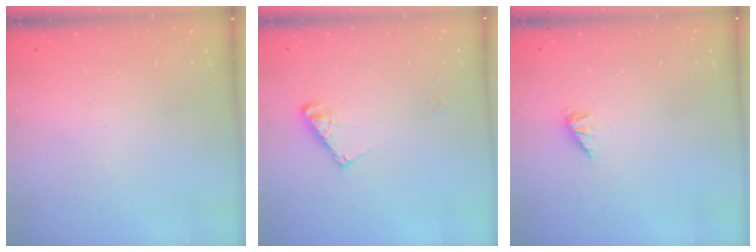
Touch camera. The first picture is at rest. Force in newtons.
{"total": 7.3, "press": 7.2, "slide": 0.7}
{"total": 2.1, "press": 2.1, "slide": 0.3}